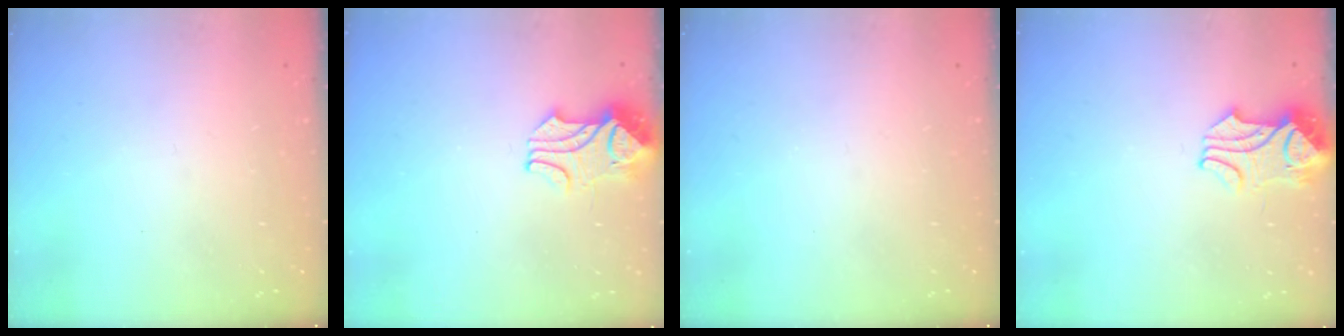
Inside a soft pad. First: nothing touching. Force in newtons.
{"total": 2.2, "press": 2.0, "slide": 1.0}
{"total": 0.0}
{"total": 2.1, "press": 2.0, "slide": 0.5}